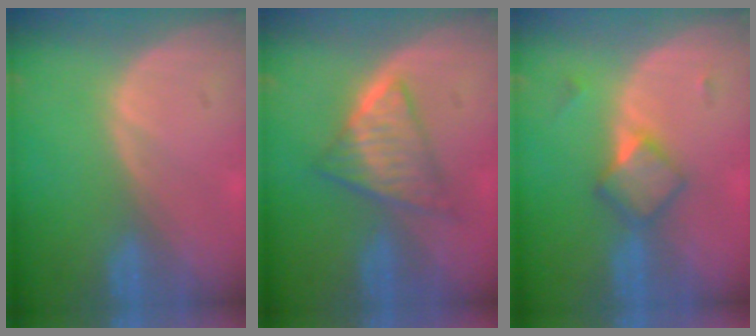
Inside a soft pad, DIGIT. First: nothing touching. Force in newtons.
{"total": 6.1, "press": 5.7, "slide": 2.0}
{"total": 4.7, "press": 4.2, "slide": 2.0}